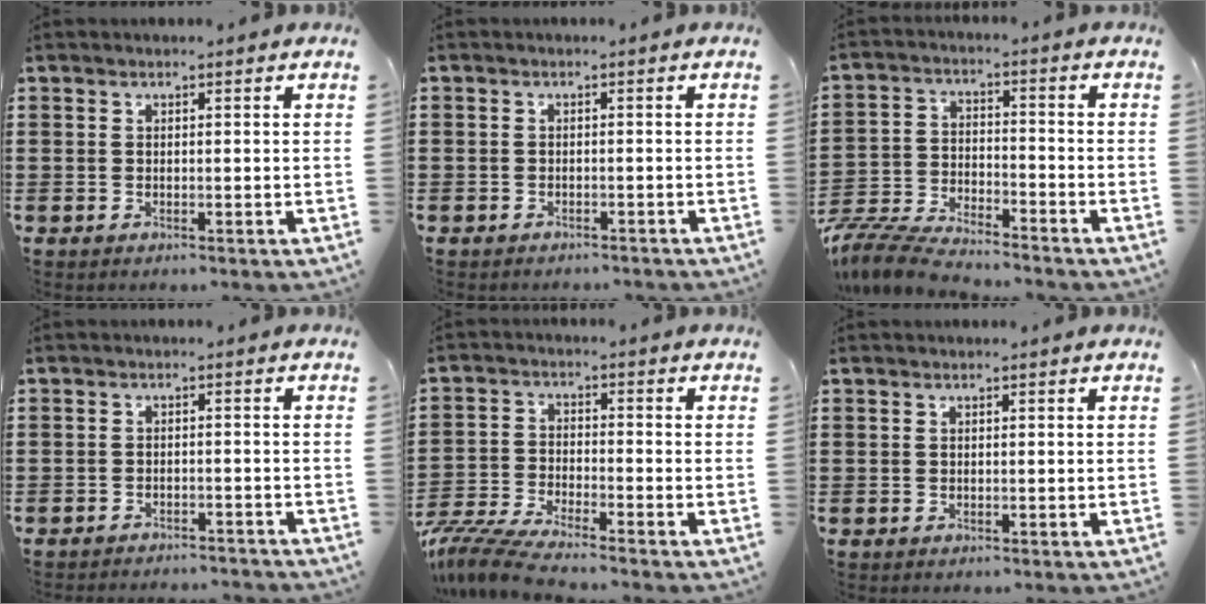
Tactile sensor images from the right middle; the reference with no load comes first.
{"total": 1.2, "force": [-1.1, 0.4, -0.2], "torque": [0.001, 0.004, -0.026]}
{"total": 8.0, "force": [-7.7, 0.9, 1.8], "torque": [-0.044, 0.011, -0.154]}
{"total": 2.4, "force": [-2.4, 0.1, -0.3], "torque": [-0.001, 0.002, -0.053]}
{"total": 6.0, "force": [-5.6, 0.1, 2.2], "torque": [-0.060, -0.012, -0.115]}
{"total": 0.0}